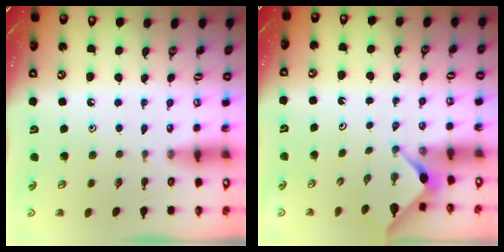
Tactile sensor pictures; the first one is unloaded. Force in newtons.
{"total": 3.0, "press": 3.0, "slide": 0.4}